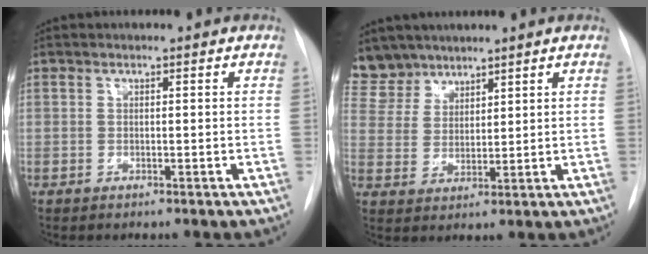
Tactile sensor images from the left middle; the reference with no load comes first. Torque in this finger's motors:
{"motor_torque": [0.22, -0.28, 0.01, -0.02]}